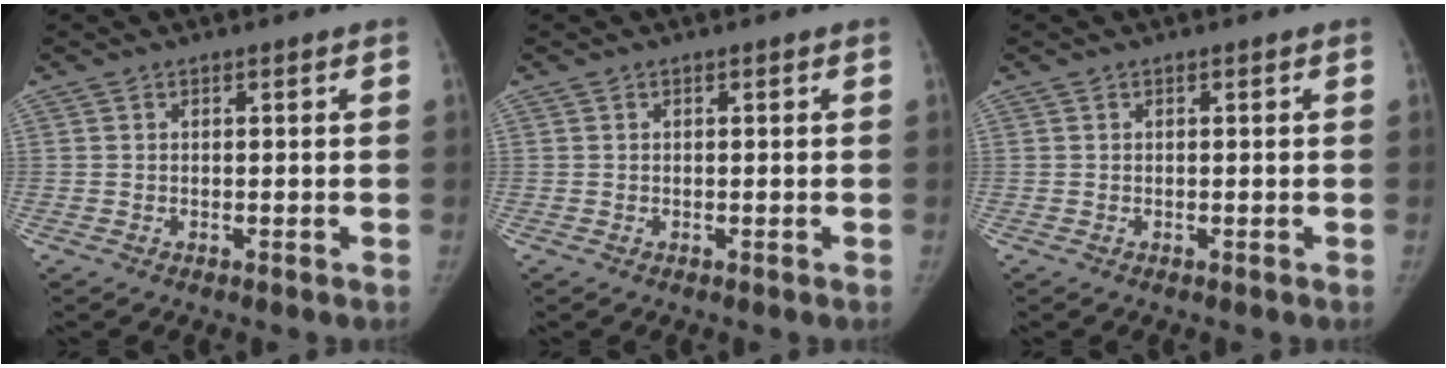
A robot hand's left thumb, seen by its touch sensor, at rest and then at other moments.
{"total": 0.0}
{"total": 0.0}